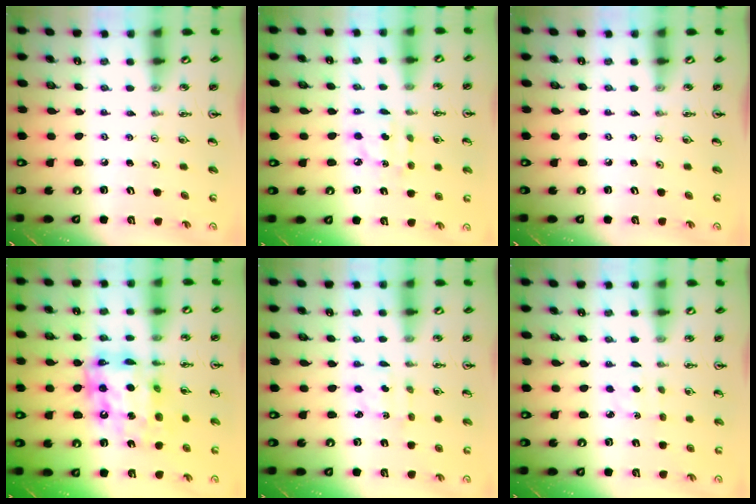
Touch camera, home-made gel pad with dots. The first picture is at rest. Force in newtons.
{"total": 4.8, "press": 4.8, "slide": 0.1}
{"total": 0.0}
{"total": 15.9, "press": 15.9, "slide": 1.5}
{"total": 2.2, "press": 2.1, "slide": 0.6}
{"total": 2.3, "press": 2.3, "slide": 0.3}